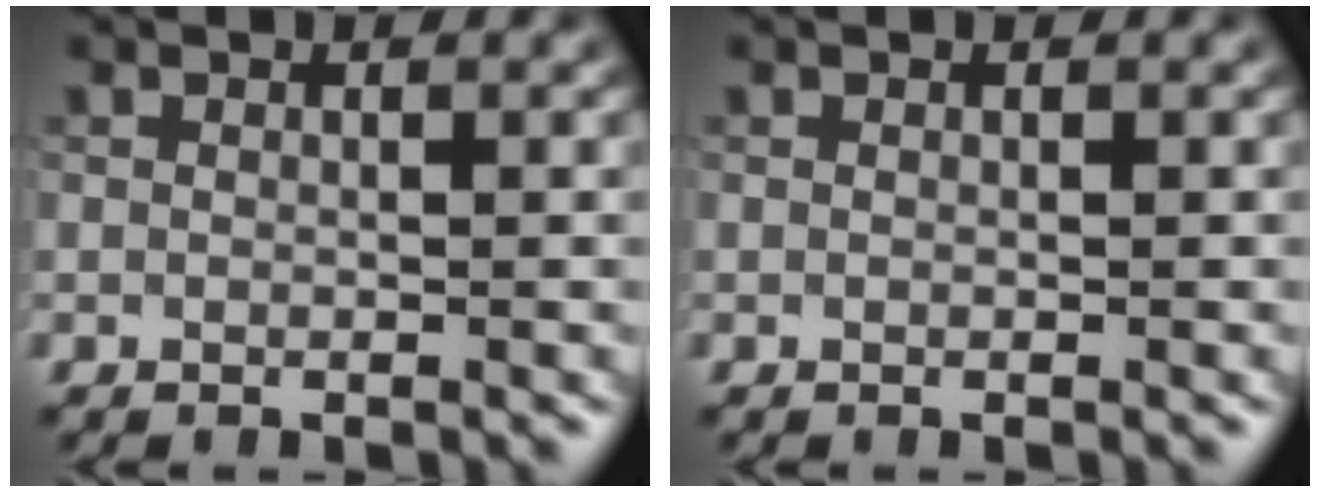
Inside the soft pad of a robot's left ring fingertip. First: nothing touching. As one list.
[{"total": 0.0}]